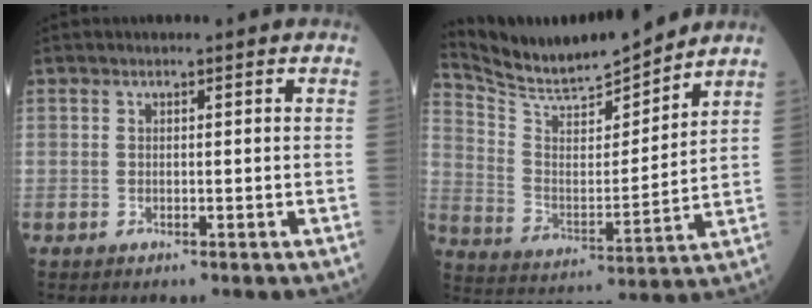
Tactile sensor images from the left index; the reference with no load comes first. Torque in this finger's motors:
{"motor_torque": [-0.19, -0.23, -0.06, 0.00]}